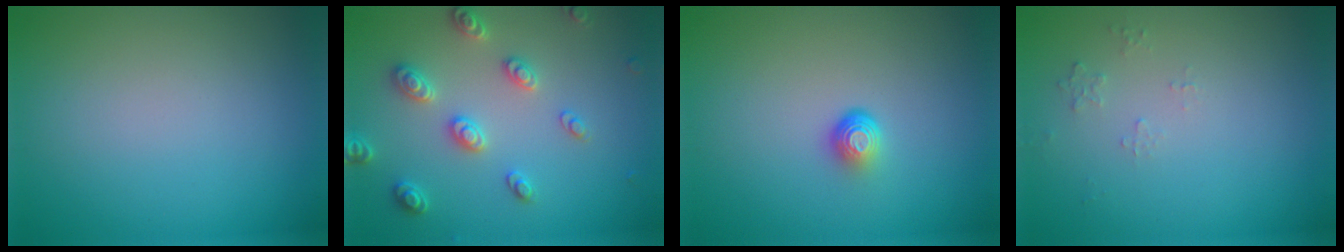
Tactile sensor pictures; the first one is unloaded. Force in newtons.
{"total": 3.2, "press": 3.0, "slide": 0.9}
{"total": 1.7, "press": 1.1, "slide": 1.3}
{"total": 0.6, "press": 0.4, "slide": 0.5}